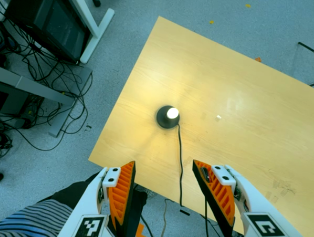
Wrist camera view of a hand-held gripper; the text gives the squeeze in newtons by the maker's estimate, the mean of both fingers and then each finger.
{"total": 0.0}